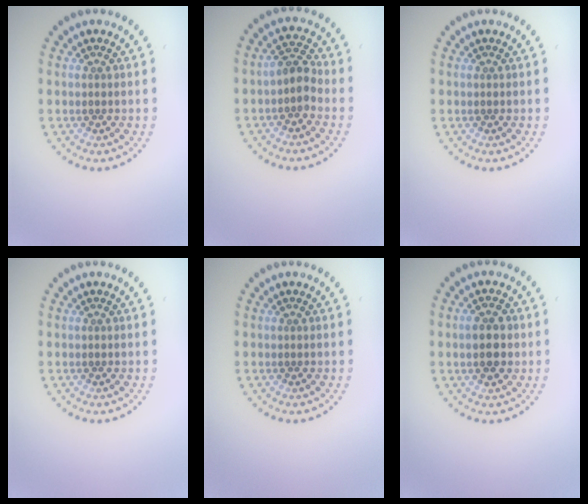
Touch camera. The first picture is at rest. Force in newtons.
{"total": 2.4, "press": 2.1, "slide": 1.0}
{"total": 0.0}
{"total": 0.0}
{"total": 0.0}
{"total": 3.1, "press": 3.1, "slide": 0.2}